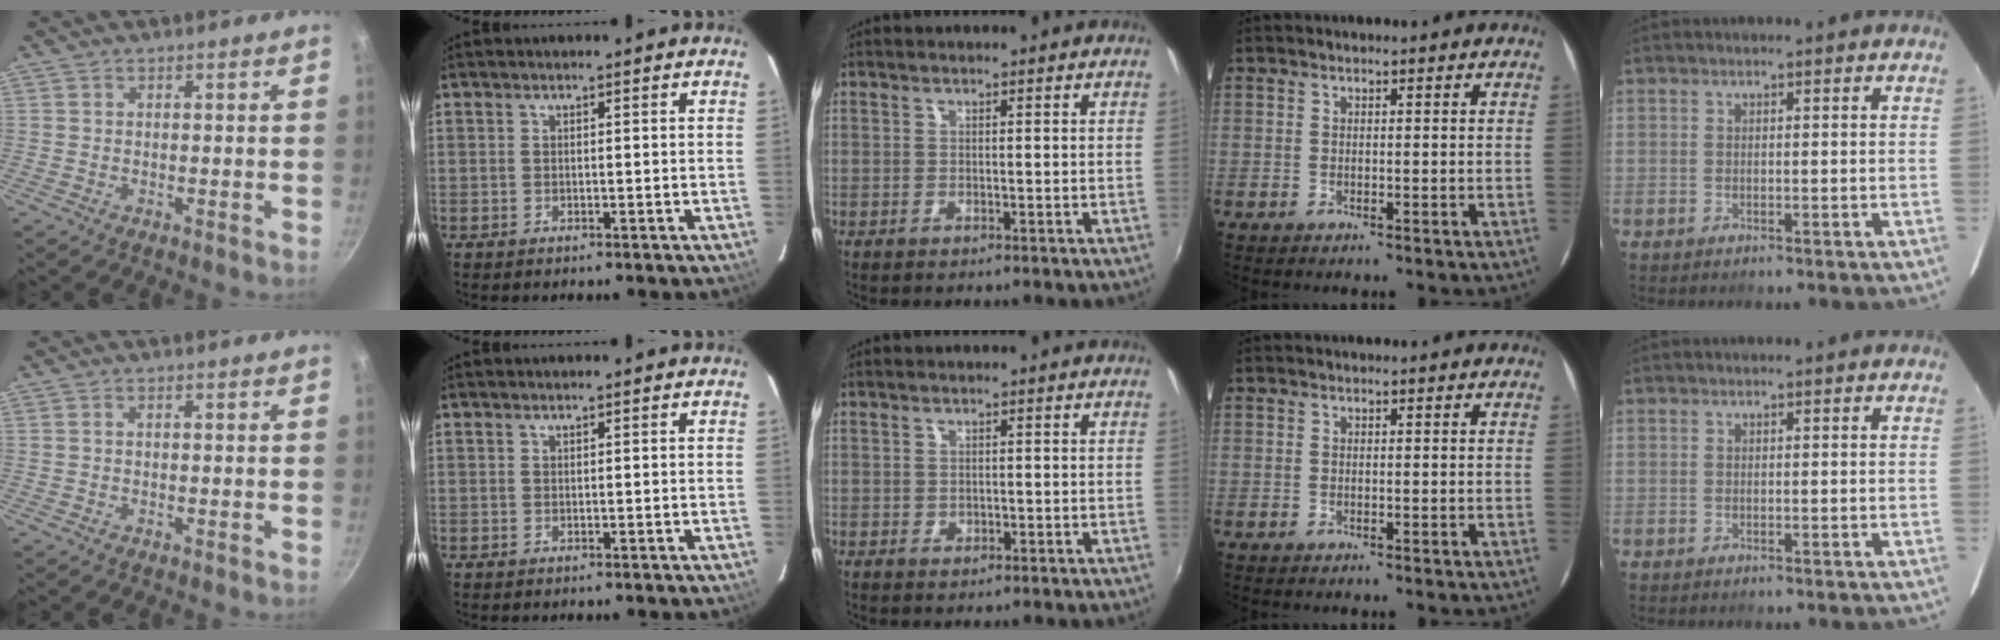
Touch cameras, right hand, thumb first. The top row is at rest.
{"thumb": {"total": 0.6, "force": [-0.1, 0.4, 0.5], "torque": [-0.010, 0.006, -0.001]}, "middle": {"total": 1.0, "force": [-0.2, 0.8, 0.4], "torque": [-0.004, -0.002, -0.004]}}